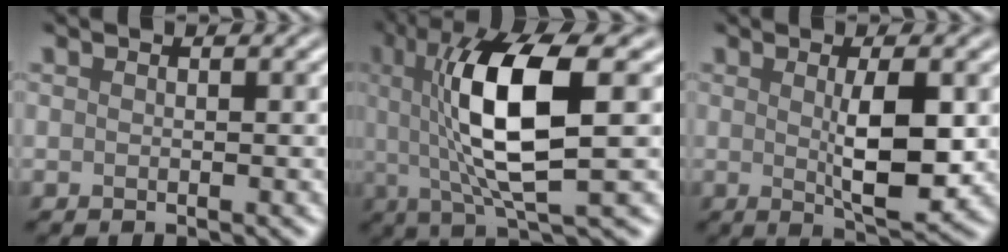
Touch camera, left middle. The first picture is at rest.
{"total": 10.0, "force": [1.3, 2.6, 9.6], "torque": [-0.171, 0.002, 0.029]}
{"total": 5.0, "force": [0.4, 1.2, 4.8], "torque": [-0.082, -0.005, 0.010]}